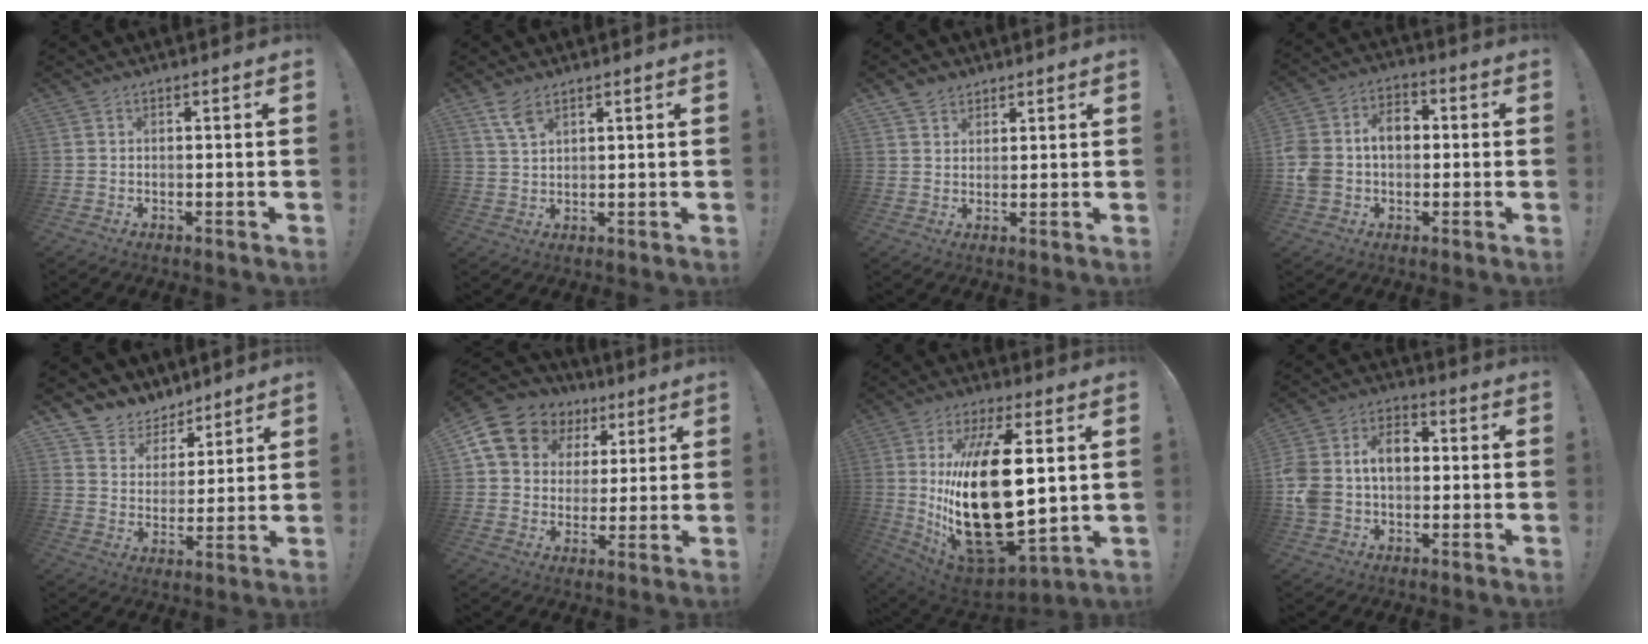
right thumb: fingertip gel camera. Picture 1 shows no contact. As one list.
[{"total": 5.3, "force": [3.7, 2.0, 3.3], "torque": [-0.055, -0.018, 0.066]}, {"total": 4.0, "force": [3.1, 2.4, 0.6], "torque": [-0.006, -0.017, 0.057]}, {"total": 12.4, "force": [0.8, 9.8, 7.6], "torque": [-0.144, 0.015, 0.019]}, {"total": 7.5, "force": [5.5, 5.1, 0.1], "torque": [-0.012, -0.050, 0.112]}, {"total": 14.1, "force": [6.2, 11.2, 5.8], "torque": [-0.095, -0.024, 0.128]}, {"total": 29.4, "force": [4.0, 12.9, 26.1], "torque": [-0.512, -0.047, 0.081]}, {"total": 14.3, "force": [1.0, 10.8, 9.3], "torque": [-0.171, 0.017, 0.026]}]